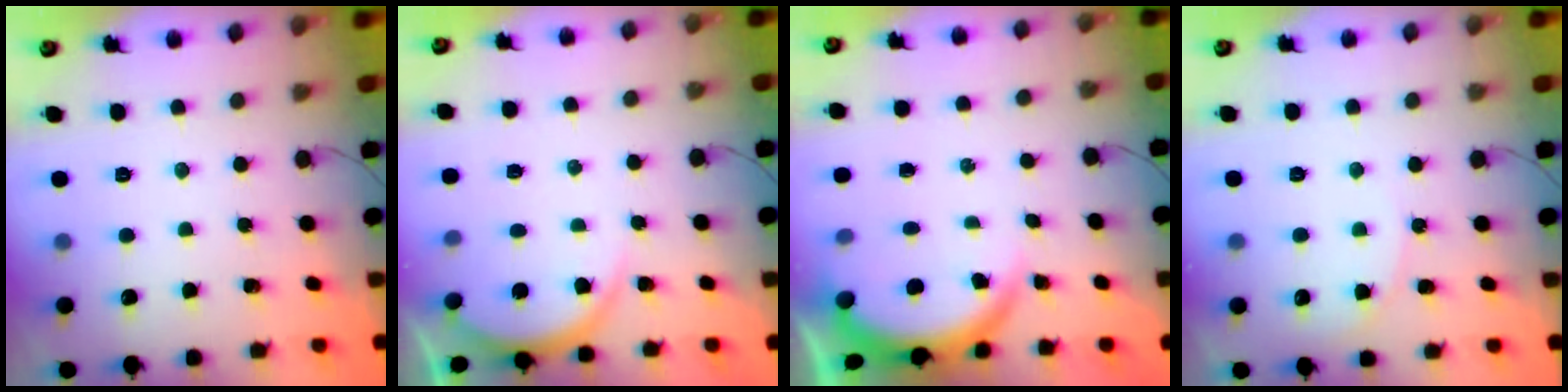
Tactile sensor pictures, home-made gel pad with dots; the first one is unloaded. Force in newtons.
{"total": 4.6, "press": 4.6, "slide": 0.4}
{"total": 3.8, "press": 3.8, "slide": 0.2}
{"total": 5.2, "press": 5.2, "slide": 0.5}